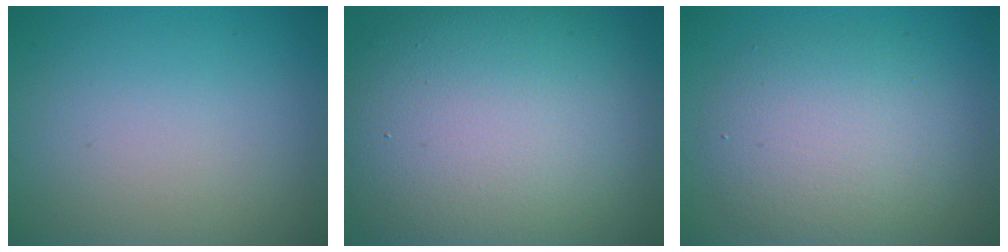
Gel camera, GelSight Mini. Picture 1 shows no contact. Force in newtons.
{"total": 15.4, "press": 15.4, "slide": 0.9}
{"total": 5.6, "press": 5.6, "slide": 0.2}